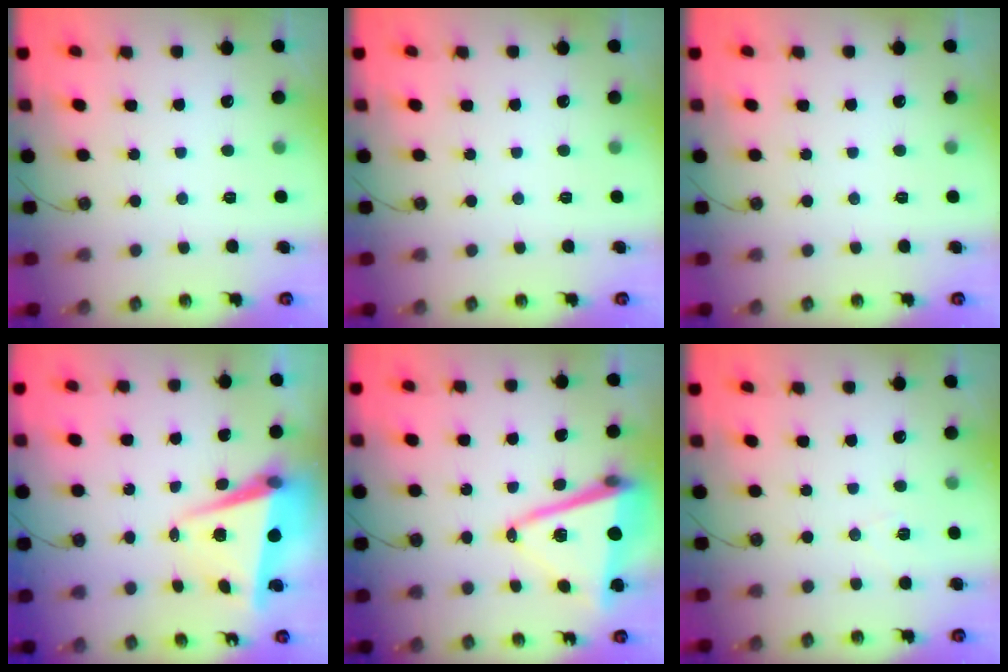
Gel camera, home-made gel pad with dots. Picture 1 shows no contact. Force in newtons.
{"total": 0.0}
{"total": 0.0}
{"total": 7.3, "press": 7.1, "slide": 1.3}
{"total": 14.0, "press": 13.9, "slide": 2.1}
{"total": 6.9, "press": 5.7, "slide": 3.8}